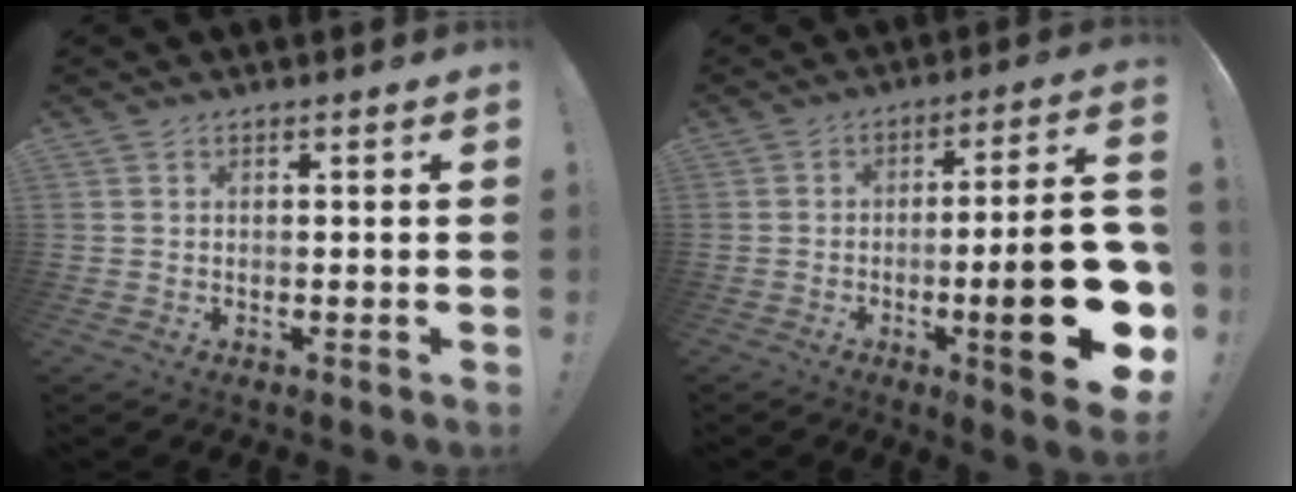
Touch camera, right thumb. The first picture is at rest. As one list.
[{"total": 21.9, "force": [-5.3, 4.7, 20.7], "torque": [-0.306, 0.013, -0.074]}]